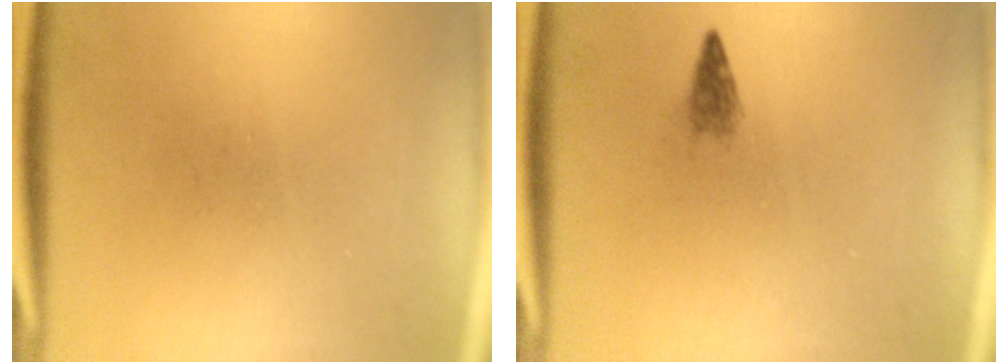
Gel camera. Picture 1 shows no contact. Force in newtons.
{"total": 1.3}